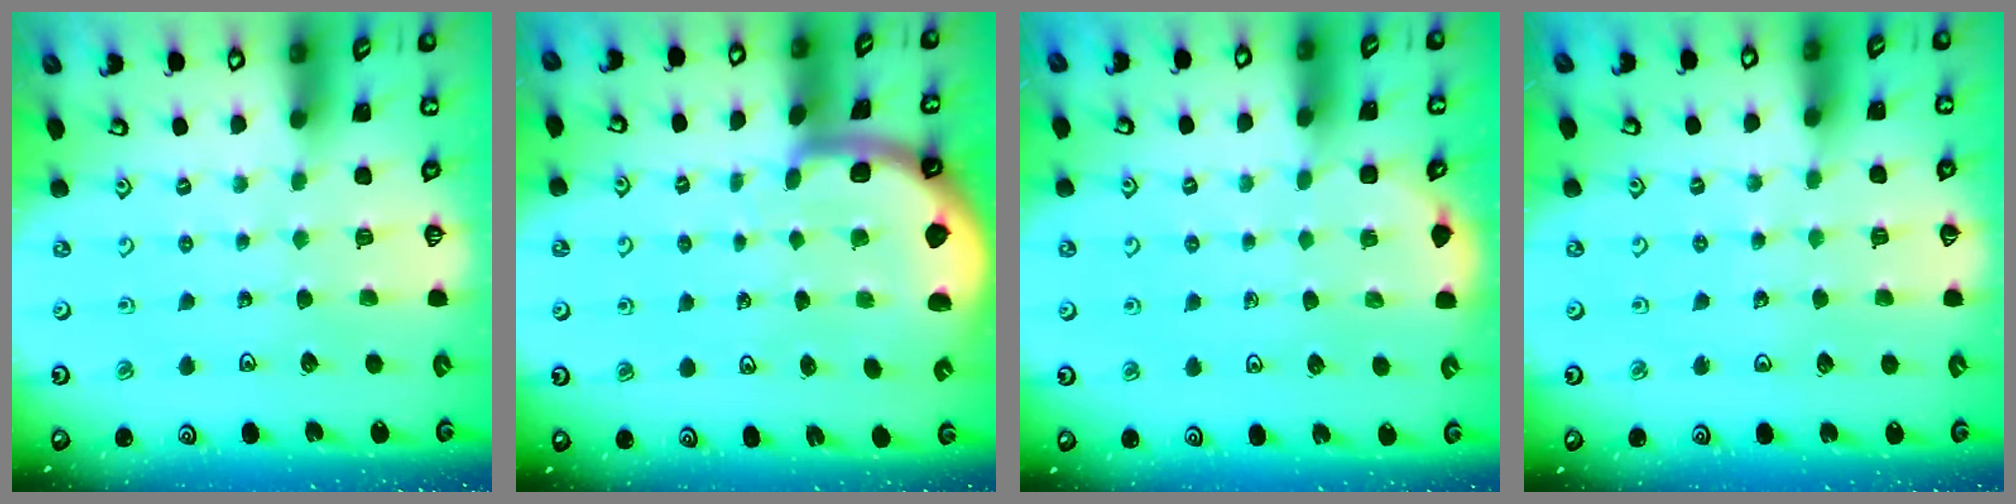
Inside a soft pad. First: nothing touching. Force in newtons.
{"total": 2.5, "press": 2.4, "slide": 0.5}
{"total": 2.3, "press": 2.3, "slide": 0.2}
{"total": 3.1, "press": 3.1, "slide": 0.2}